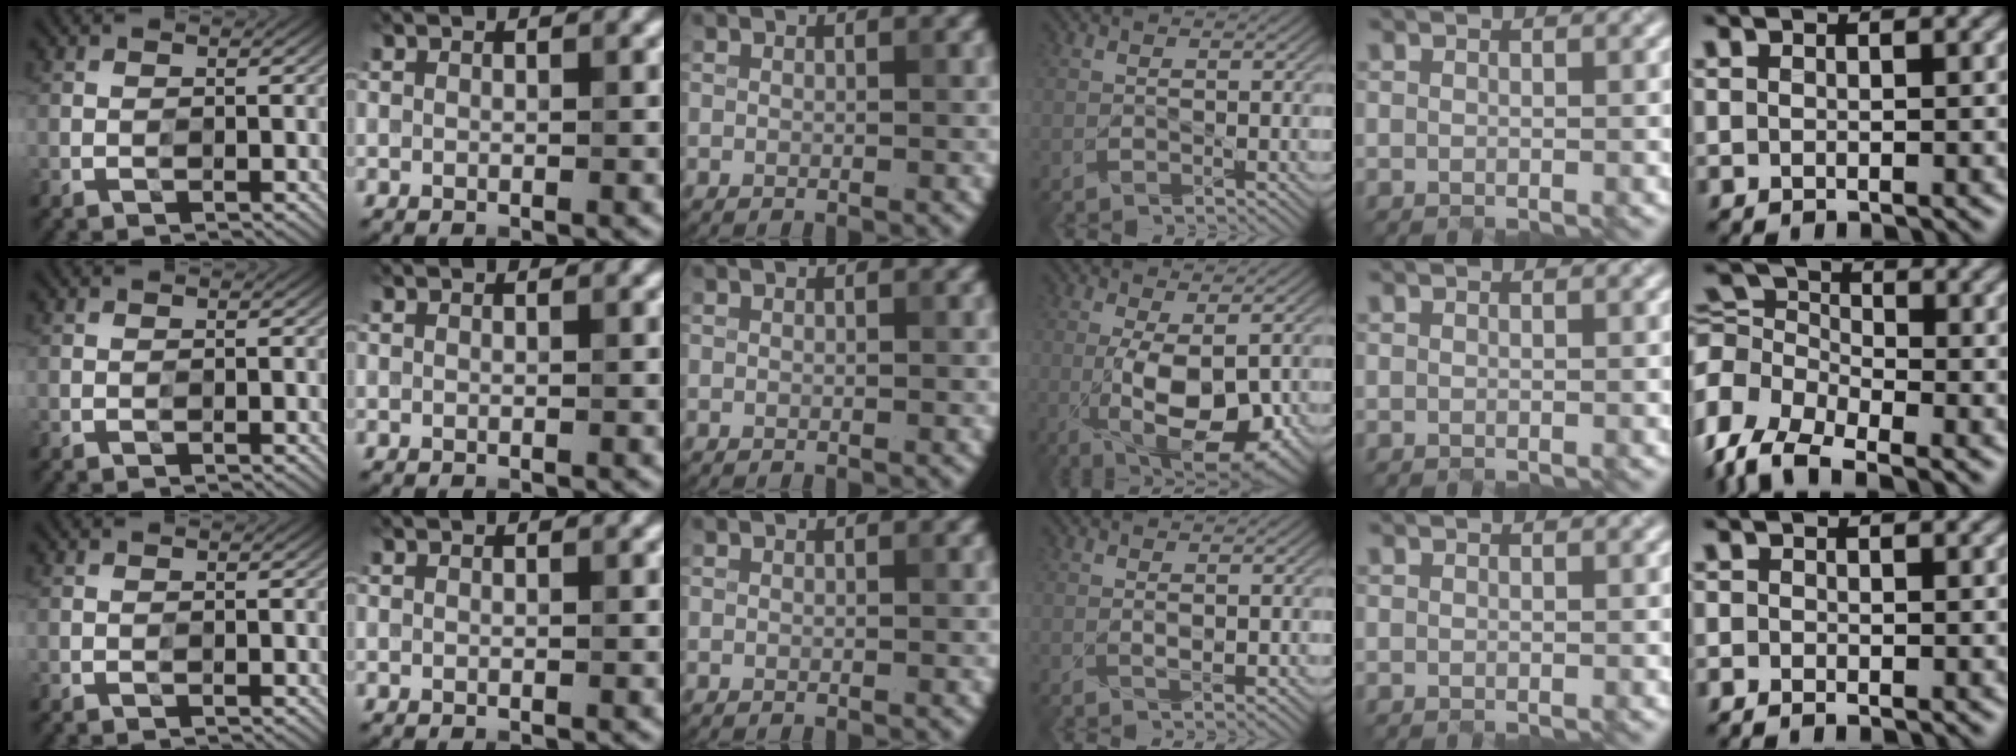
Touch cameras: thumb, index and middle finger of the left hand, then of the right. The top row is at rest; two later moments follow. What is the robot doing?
{"motion": "close", "object": "egg carton"}